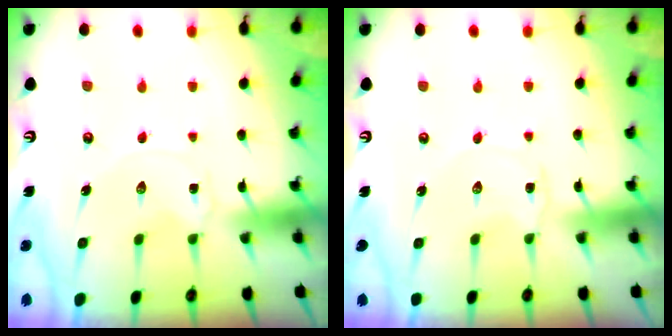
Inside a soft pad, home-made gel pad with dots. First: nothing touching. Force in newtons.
{"total": 2.4, "press": 2.4, "slide": 0.3}